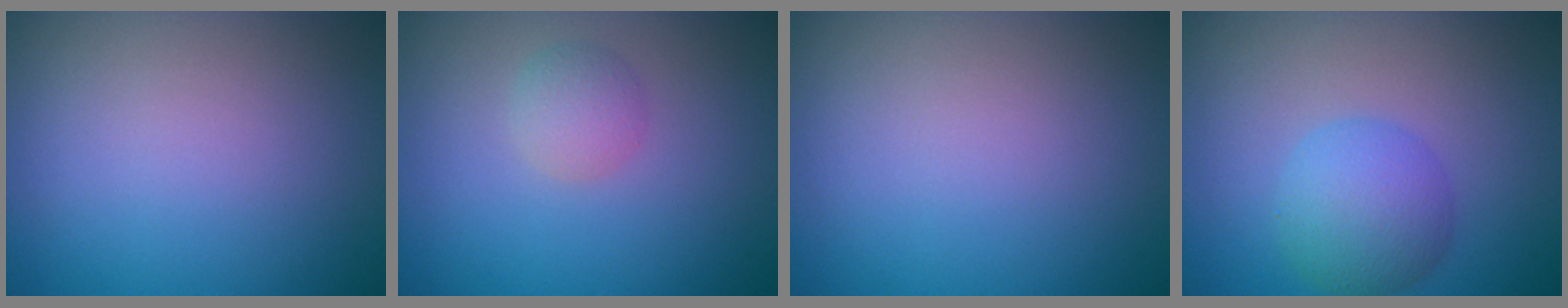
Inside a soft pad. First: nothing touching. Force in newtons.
{"total": 1.8, "press": 1.8, "slide": 0.1}
{"total": 0.0}
{"total": 4.3, "press": 4.3, "slide": 0.0}